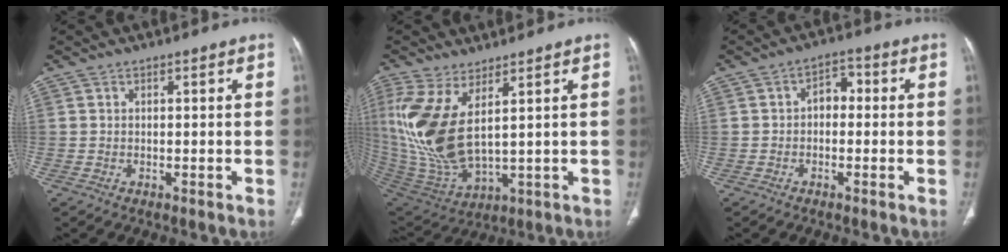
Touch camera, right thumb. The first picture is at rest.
{"total": 16.3, "force": [4.6, 6.7, 14.1], "torque": [-0.321, -0.032, 0.113]}
{"total": 4.0, "force": [-0.3, 2.8, 2.8], "torque": [-0.026, 0.020, -0.017]}